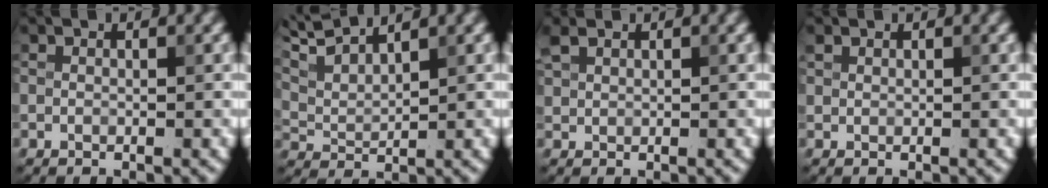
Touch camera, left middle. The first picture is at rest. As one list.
[{"total": 4.4, "force": [3.8, 0.9, 2.1], "torque": [-0.055, 0.014, 0.075]}, {"total": 1.8, "force": [1.3, 0.9, 0.9], "torque": [-0.024, 0.007, 0.033]}, {"total": 0.9, "force": [0.7, 0.6, 0.2], "torque": [-0.005, 0.000, 0.017]}]